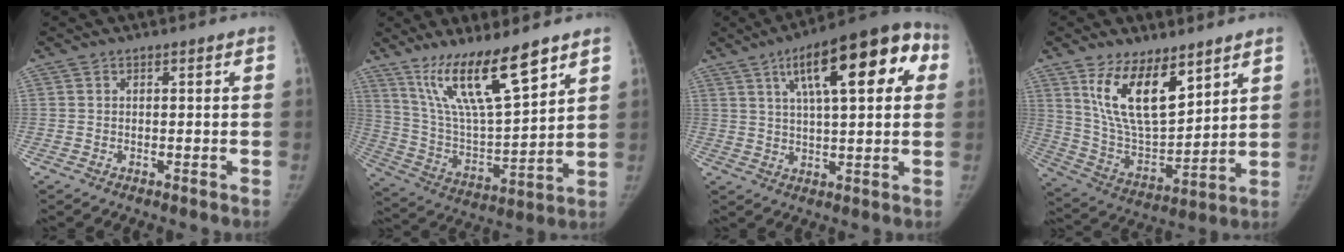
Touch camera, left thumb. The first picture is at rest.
{"total": 17.6, "force": [11.9, 3.7, 12.4], "torque": [-0.208, -0.063, 0.233]}
{"total": 19.2, "force": [7.0, 6.7, 16.6], "torque": [-0.210, 0.016, 0.098]}
{"total": 16.1, "force": [9.1, 7.2, 11.2], "torque": [-0.170, -0.054, 0.186]}